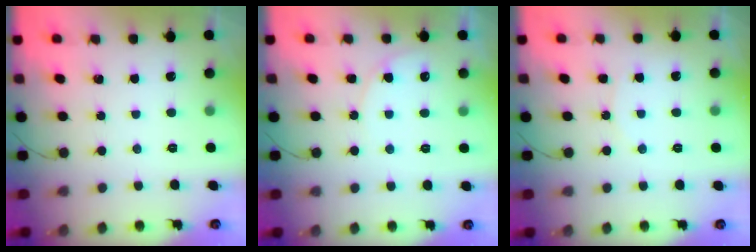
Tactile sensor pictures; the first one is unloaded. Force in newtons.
{"total": 5.4, "press": 5.4, "slide": 0.6}
{"total": 4.4, "press": 4.4, "slide": 0.4}